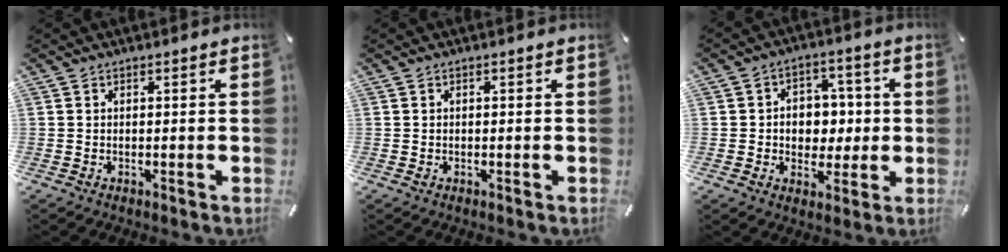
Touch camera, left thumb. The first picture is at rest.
{"total": 0.6, "force": [-0.2, 0.3, 0.5], "torque": [-0.009, -0.001, -0.004]}
{"total": 8.1, "force": [-0.1, 7.4, 3.4], "torque": [-0.040, 0.007, -0.002]}